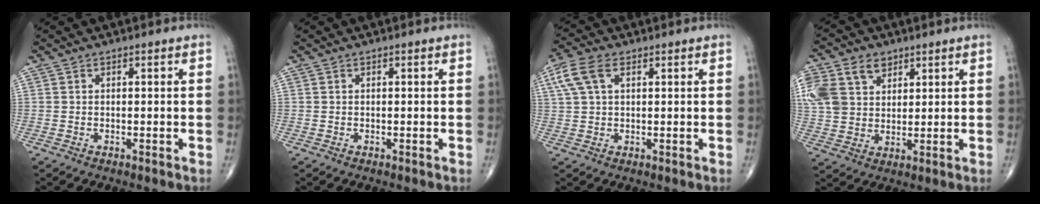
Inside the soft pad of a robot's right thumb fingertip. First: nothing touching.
{"total": 0.0}
{"total": 6.6, "force": [2.6, 3.5, 4.9], "torque": [-0.117, 0.016, 0.053]}
{"total": 17.3, "force": [7.1, 12.8, 9.2], "torque": [-0.230, 0.025, 0.144]}